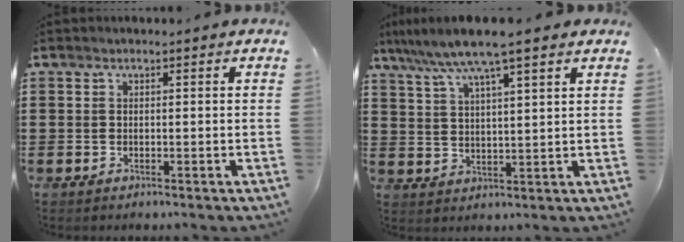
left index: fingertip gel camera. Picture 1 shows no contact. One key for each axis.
{"total": 7.7, "fx": 6.0, "fy": 0.1, "fz": 4.8, "tx": -0.111, "ty": -0.019, "tz": 0.105}